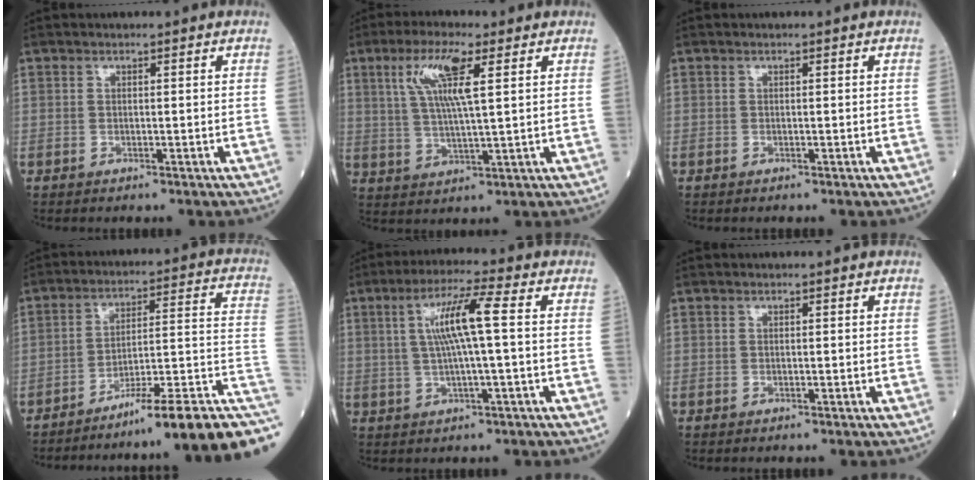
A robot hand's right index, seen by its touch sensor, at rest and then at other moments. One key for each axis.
{"total": 8.7, "fx": 3.4, "fy": 0.9, "fz": 8.0, "tx": -0.163, "ty": 0.008, "tz": 0.065}
{"total": 0.0}
{"total": 18.8, "fx": -12.1, "fy": 0.7, "fz": 14.4, "tx": -0.117, "ty": 0.037, "tz": -0.182}
{"total": 8.0, "fx": 1.2, "fy": -0.2, "fz": 7.9, "tx": -0.150, "ty": 0.009, "tz": 0.023}
{"total": 0.0}